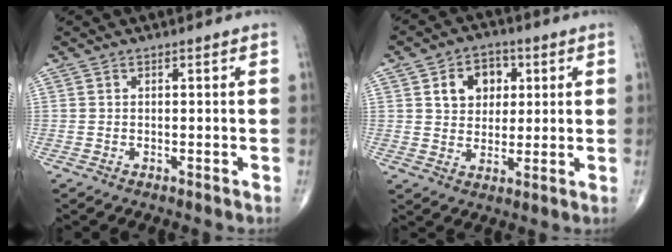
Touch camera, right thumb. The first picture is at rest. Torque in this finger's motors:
{"motor_torque": [0.59, 1.81, 0.65, 0.09, 0.05]}